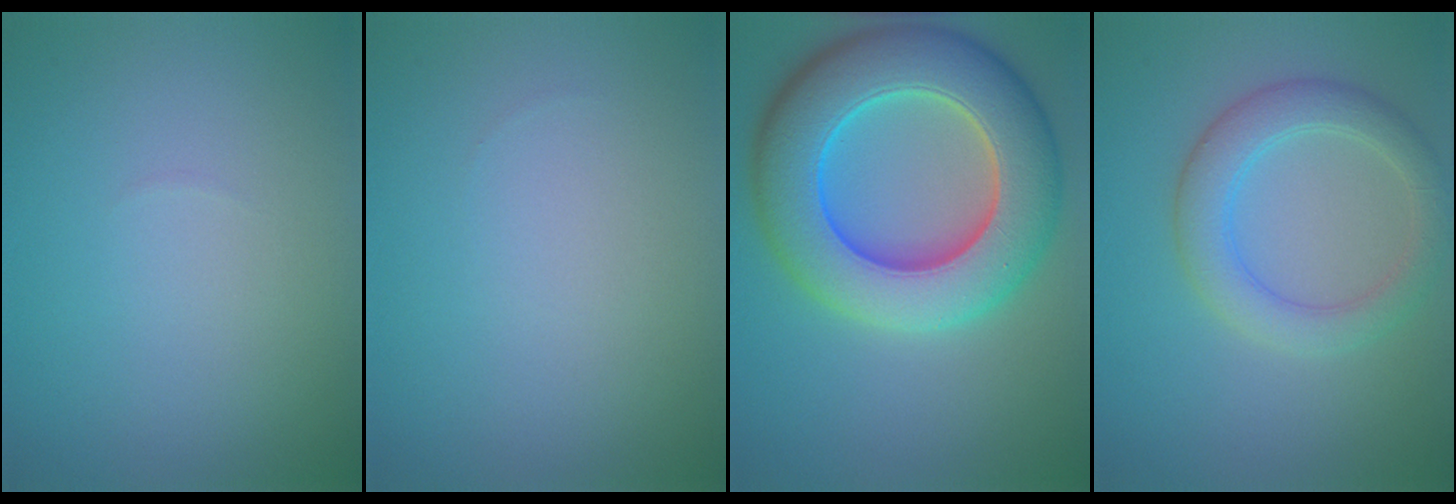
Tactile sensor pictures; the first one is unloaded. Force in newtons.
{"total": 0.0}
{"total": 11.9, "press": 11.9, "slide": 0.3}
{"total": 4.1, "press": 4.0, "slide": 0.3}